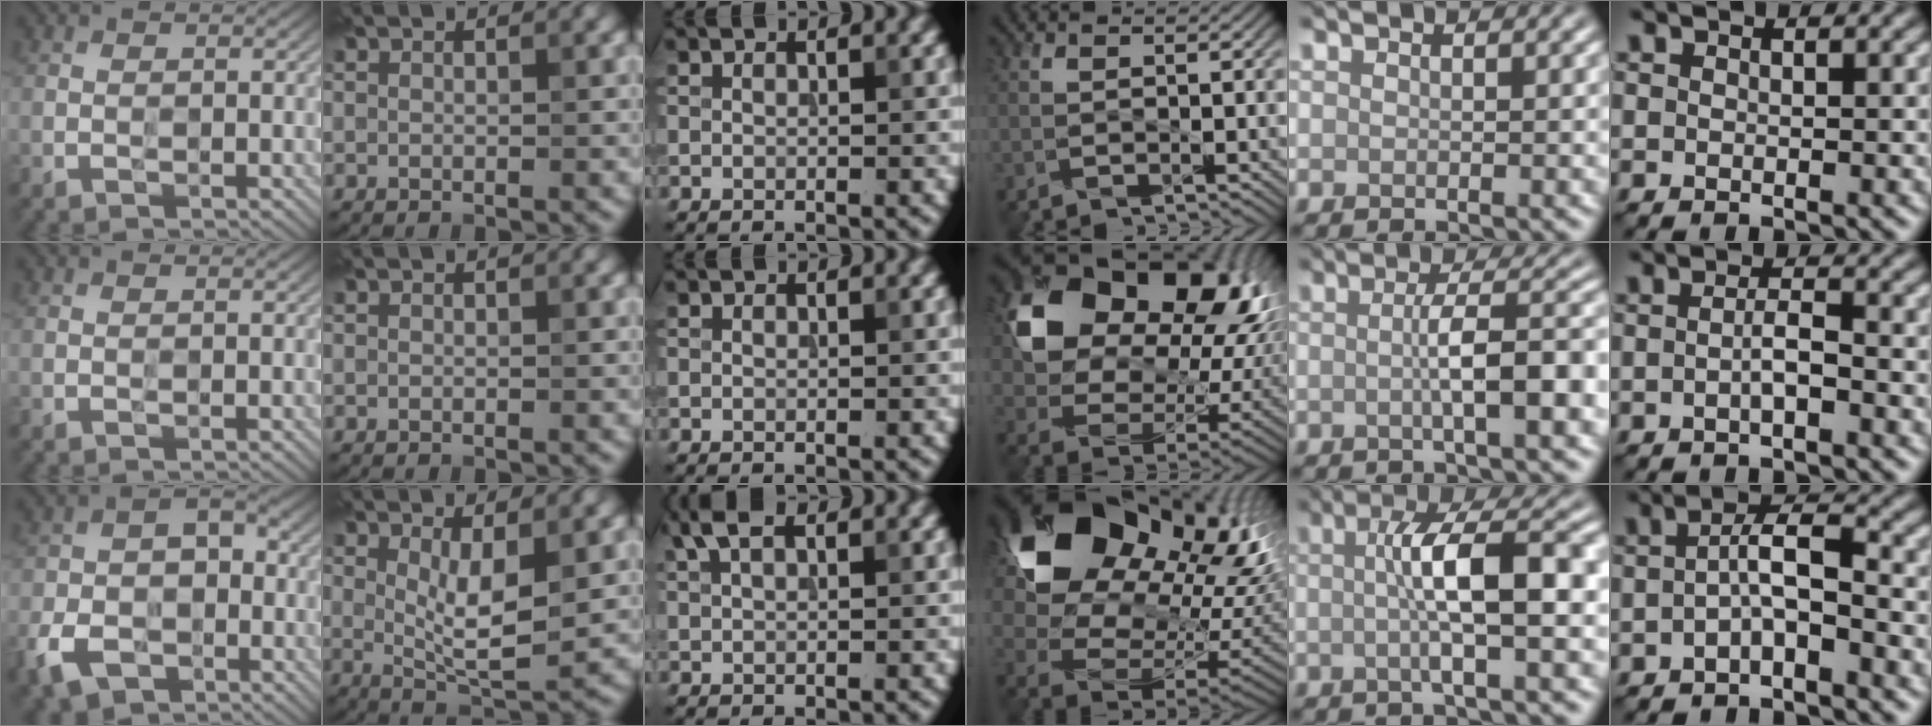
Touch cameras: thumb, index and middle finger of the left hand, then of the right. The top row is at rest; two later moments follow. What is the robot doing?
{"motion": "wipe", "object": "glasses"}